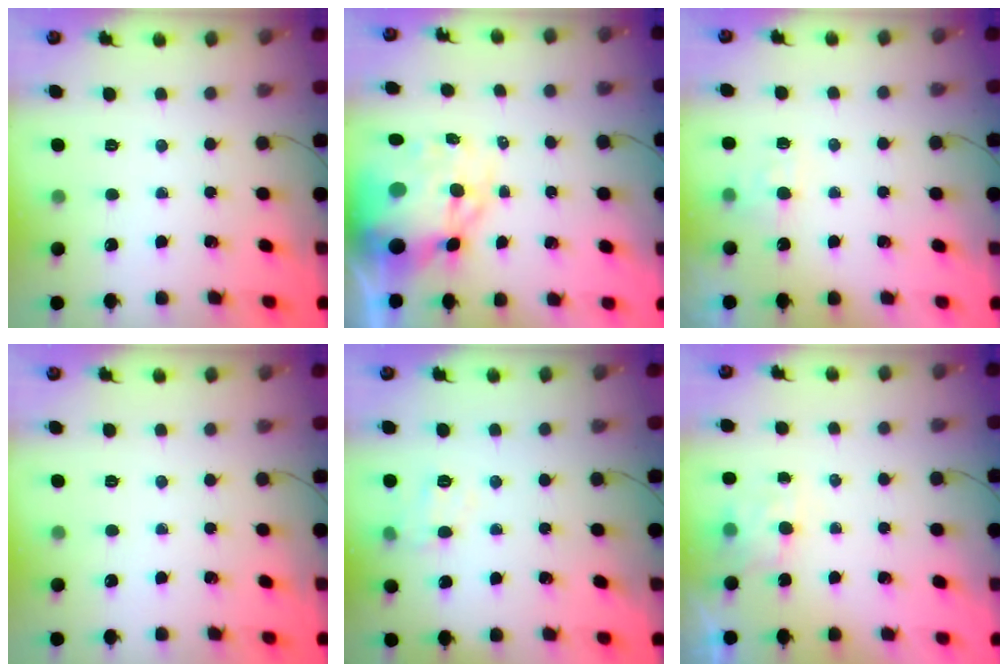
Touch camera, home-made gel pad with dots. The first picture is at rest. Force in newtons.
{"total": 14.4, "press": 14.0, "slide": 3.6}
{"total": 3.7, "press": 3.3, "slide": 1.6}
{"total": 0.0}
{"total": 5.9, "press": 5.8, "slide": 1.1}
{"total": 5.5, "press": 5.4, "slide": 1.2}